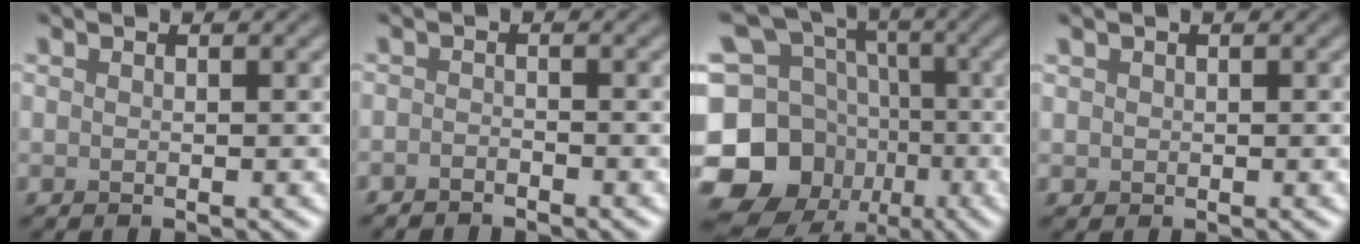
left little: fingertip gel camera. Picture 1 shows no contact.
{"total": 1.1, "force": [-1.1, 0.3, 0.2], "torque": [-0.002, 0.001, -0.024]}
{"total": 14.1, "force": [-5.1, 11.8, 5.8], "torque": [-0.146, -0.003, -0.089]}
{"total": 0.7, "force": [0.2, 0.7, 0.1], "torque": [0.003, 0.000, 0.003]}